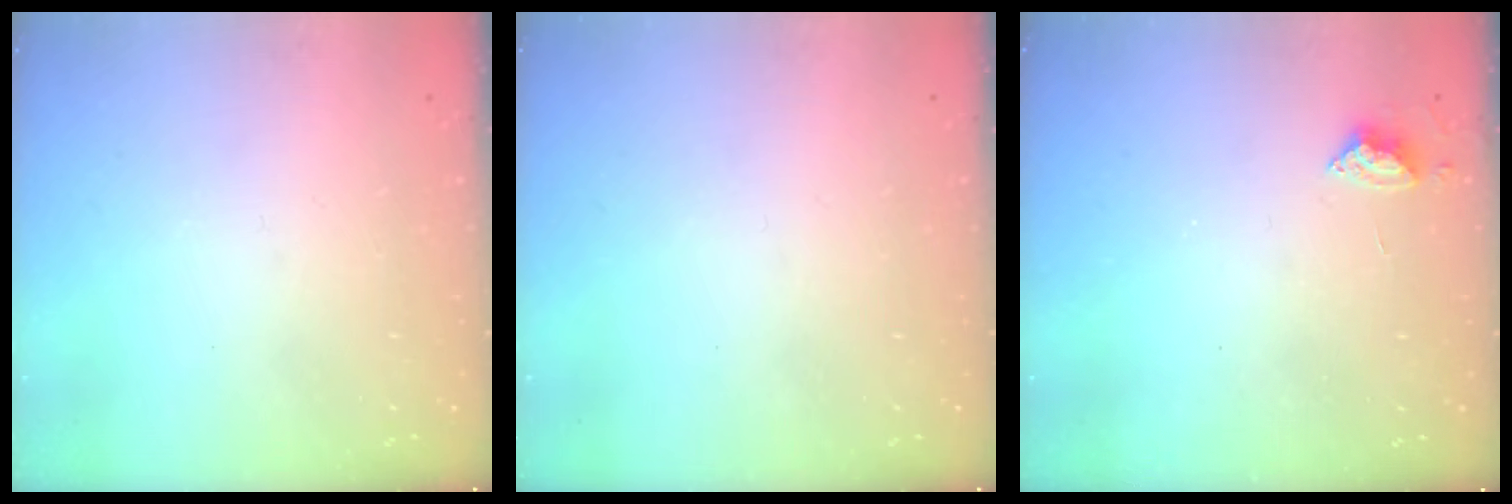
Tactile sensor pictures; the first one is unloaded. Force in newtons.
{"total": 0.0}
{"total": 4.9, "press": 4.8, "slide": 0.7}